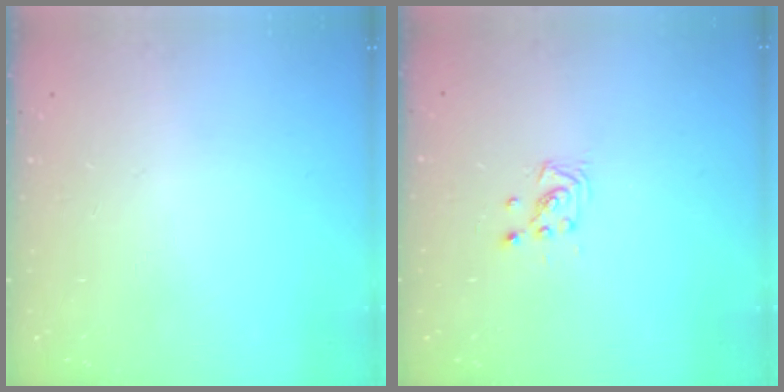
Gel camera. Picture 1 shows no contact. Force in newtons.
{"total": 2.9, "press": 2.9, "slide": 0.3}